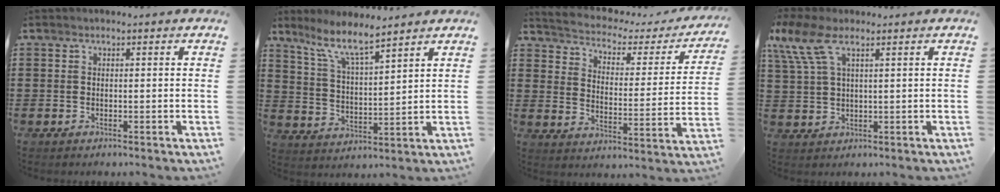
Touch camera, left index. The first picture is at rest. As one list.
[{"total": 7.4, "force": [6.2, 0.8, 4.0], "torque": [-0.097, -0.023, 0.110]}, {"total": 2.3, "force": [1.8, 1.1, 1.0], "torque": [-0.036, -0.021, 0.019]}, {"total": 6.5, "force": [3.4, 2.4, 5.0], "torque": [-0.122, 0.004, 0.059]}]